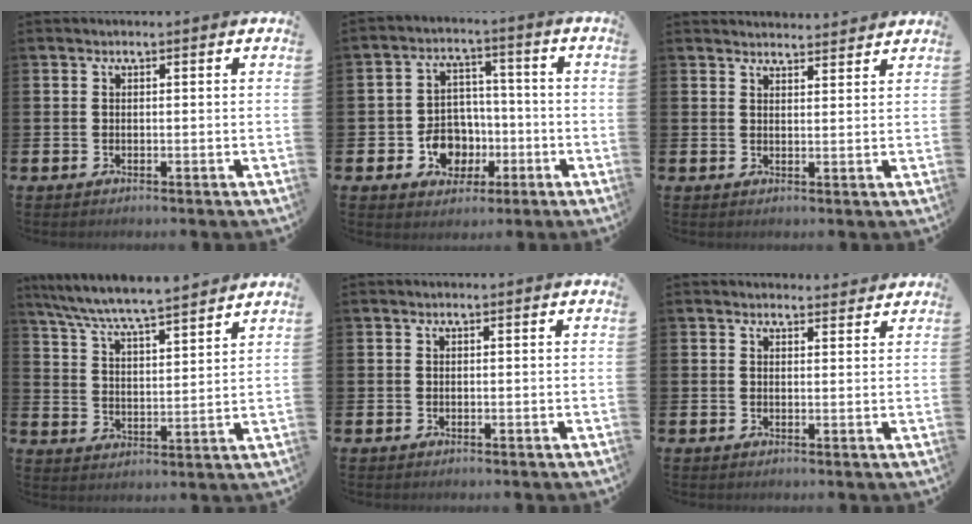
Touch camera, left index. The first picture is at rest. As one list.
[{"total": 6.8, "force": [-2.1, 5.8, 2.8], "torque": [-0.060, 0.020, -0.035]}, {"total": 2.9, "force": [2.9, 0.3, -0.1], "torque": [0.003, -0.019, 0.052]}, {"total": 7.3, "force": [7.1, -0.2, 1.9], "torque": [-0.068, -0.047, 0.125]}, {"total": 0.0}, {"total": 2.0, "force": [1.9, 0.4, -0.1], "torque": [0.008, -0.011, 0.033]}]